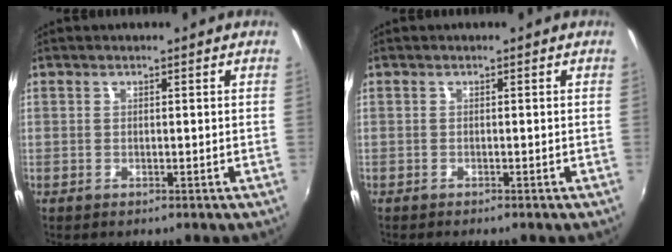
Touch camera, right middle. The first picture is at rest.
{"total": 0.9, "force": [-0.8, 0.0, 0.4], "torque": [-0.005, -0.006, -0.013]}